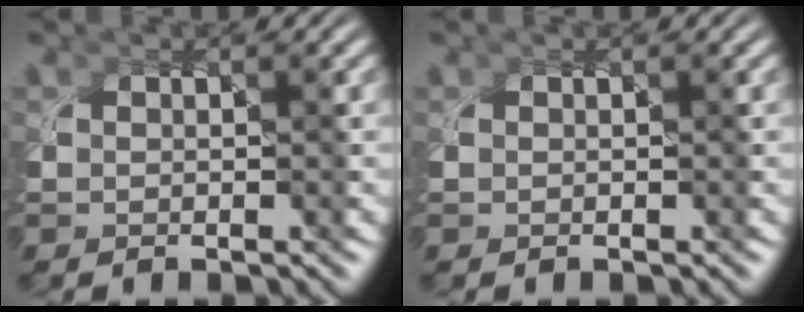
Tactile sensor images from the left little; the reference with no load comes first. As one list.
[{"total": 0.0}]